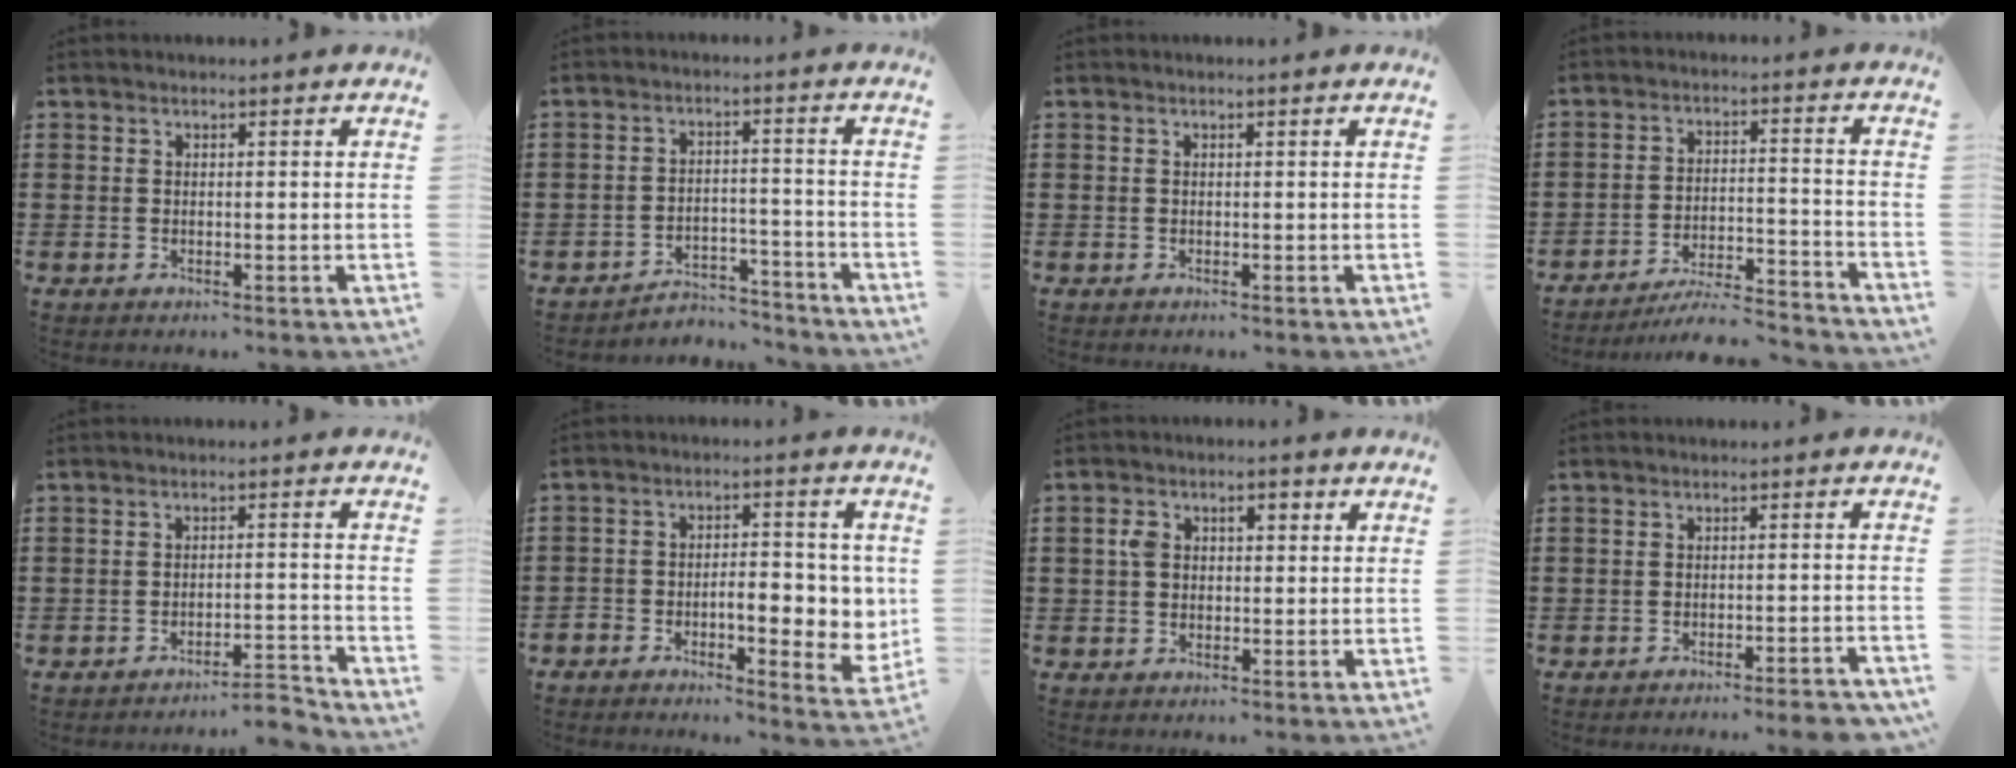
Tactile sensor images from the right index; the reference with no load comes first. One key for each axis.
{"total": 4.3, "fx": -4.1, "fy": 1.1, "fz": 0.8, "tx": -0.016, "ty": 0.010, "tz": -0.082}
{"total": 0.0}
{"total": 6.4, "fx": -6.1, "fy": 0.7, "fz": 2.0, "tx": -0.036, "ty": 0.003, "tz": -0.117}
{"total": 3.6, "fx": -3.4, "fy": 0.0, "fz": 1.1, "tx": -0.021, "ty": -0.004, "tz": -0.071}
{"total": 7.4, "fx": -1.8, "fy": 3.7, "fz": 6.2, "tx": -0.077, "ty": -0.006, "tz": -0.039}
{"total": 3.5, "fx": 0.3, "fy": 2.5, "fz": 2.4, "tx": -0.055, "ty": 0.014, "tz": 0.001}
{"total": 2.7, "fx": -2.4, "fy": -0.2, "fz": 1.0, "tx": -0.018, "ty": -0.001, "tz": -0.050}